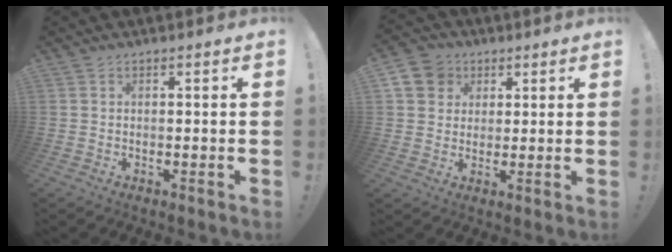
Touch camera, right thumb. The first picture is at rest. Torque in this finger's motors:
{"motor_torque": [0.28, 0.24, 0.33, 0.10, -0.01]}